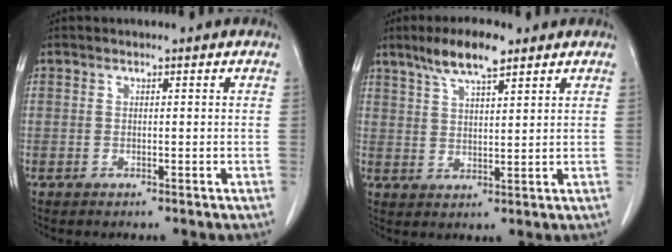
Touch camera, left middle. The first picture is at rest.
{"total": 7.3, "force": [5.2, 1.4, 5.0], "torque": [-0.099, 0.009, 0.094]}